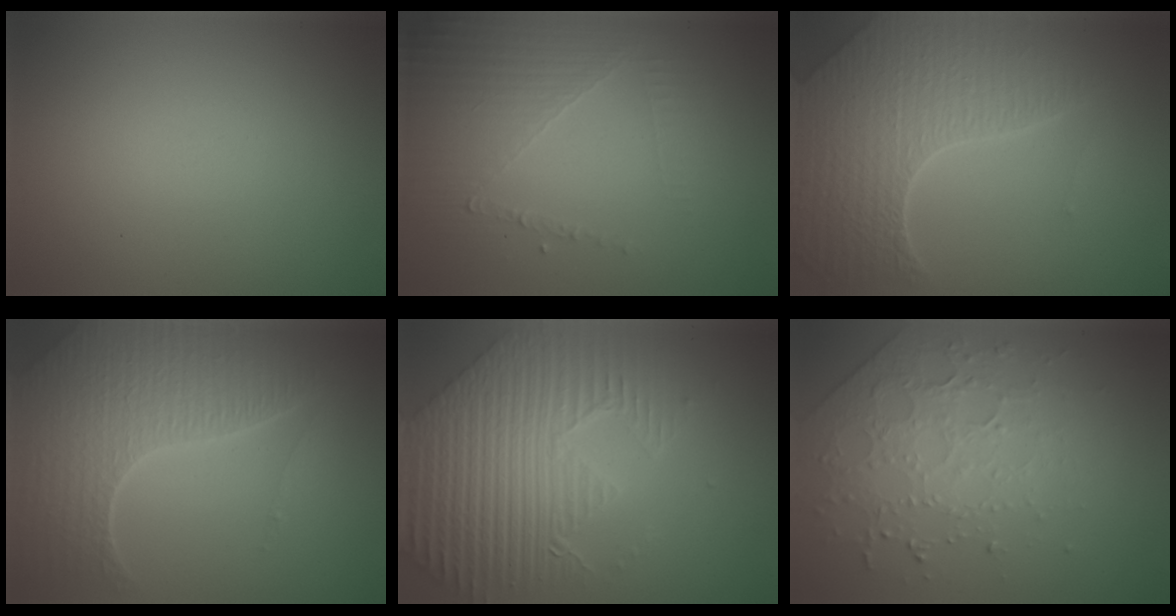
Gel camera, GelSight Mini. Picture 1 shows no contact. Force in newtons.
{"total": 4.9, "press": 2.9, "slide": 3.9}
{"total": 8.3, "press": 5.8, "slide": 6.0}
{"total": 7.0, "press": 5.0, "slide": 4.9}
{"total": 9.3, "press": 6.4, "slide": 6.7}
{"total": 4.3, "press": 3.1, "slide": 3.0}